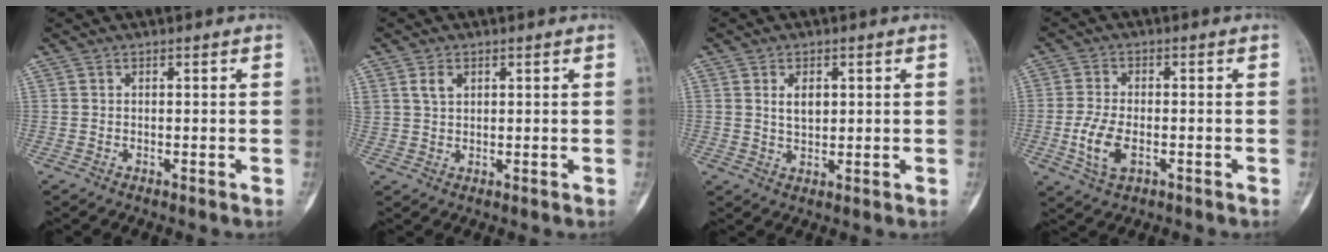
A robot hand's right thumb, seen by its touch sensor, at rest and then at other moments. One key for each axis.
{"total": 2.8, "fx": 1.4, "fy": 1.9, "fz": 1.6, "tx": -0.025, "ty": -0.004, "tz": 0.031}
{"total": 3.9, "fx": 1.1, "fy": 2.4, "fz": 2.8, "tx": -0.038, "ty": -0.008, "tz": 0.023}
{"total": 7.0, "fx": -2.0, "fy": 3.8, "fz": 5.6, "tx": -0.116, "ty": 0.003, "tz": -0.034}